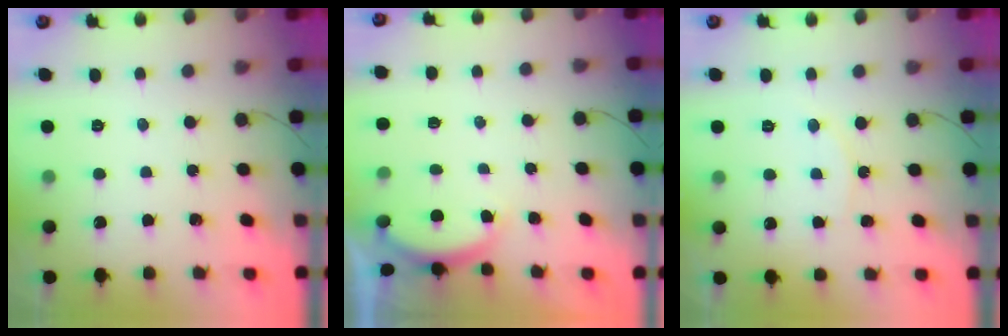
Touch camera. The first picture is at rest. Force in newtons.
{"total": 2.3, "press": 2.2, "slide": 0.6}
{"total": 6.5, "press": 6.5, "slide": 0.7}